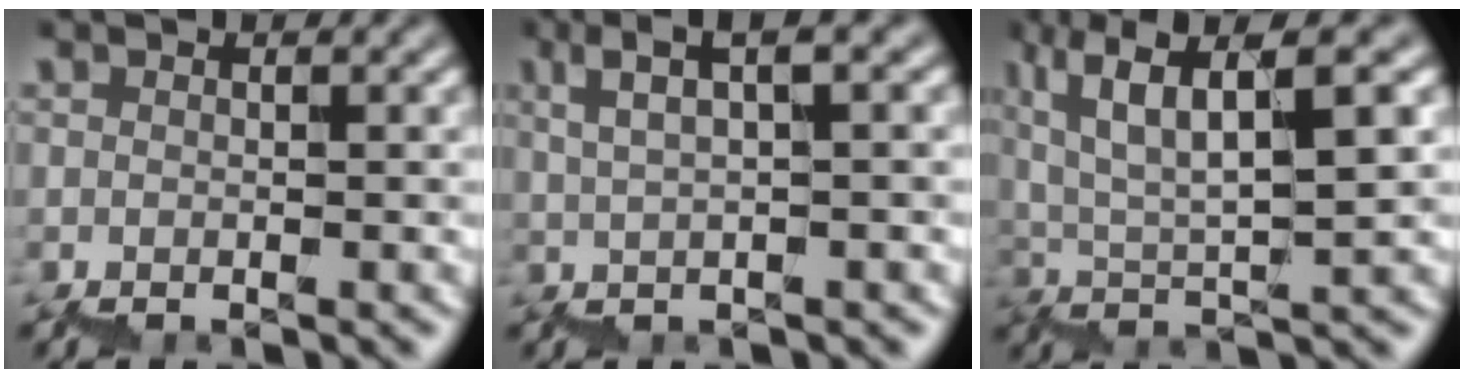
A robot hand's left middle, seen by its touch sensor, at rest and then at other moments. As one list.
[{"total": 4.3, "force": [2.5, 0.6, 3.5], "torque": [-0.045, 0.016, 0.045]}, {"total": 7.6, "force": [4.5, 1.5, 5.9], "torque": [-0.088, 0.019, 0.085]}]